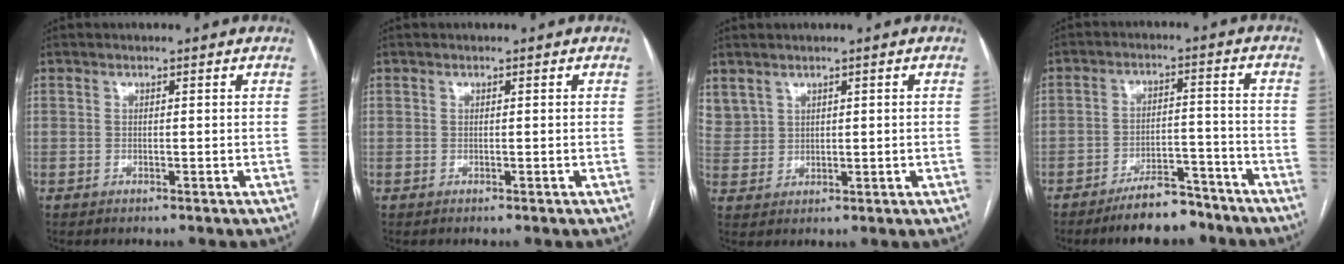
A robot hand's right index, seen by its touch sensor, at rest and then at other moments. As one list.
[{"total": 0.0}, {"total": 4.4, "force": [3.0, 2.9, 1.1], "torque": [-0.028, 0.012, 0.077]}, {"total": 8.2, "force": [-6.8, 2.8, 3.6], "torque": [-0.055, 0.007, -0.110]}]